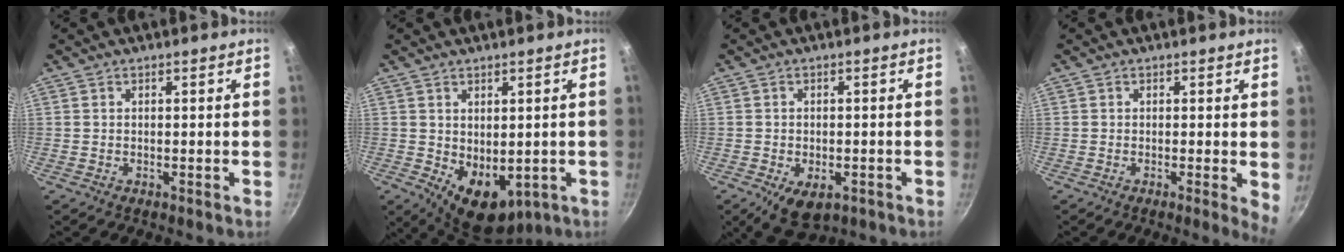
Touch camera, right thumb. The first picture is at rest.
{"total": 9.1, "force": [-0.8, 6.1, 6.6], "torque": [-0.073, -0.014, 0.012]}
{"total": 6.8, "force": [-2.8, 4.1, 4.7], "torque": [-0.061, 0.001, -0.032]}
{"total": 2.9, "force": [0.0, 0.6, 2.9], "torque": [-0.034, -0.007, -0.003]}